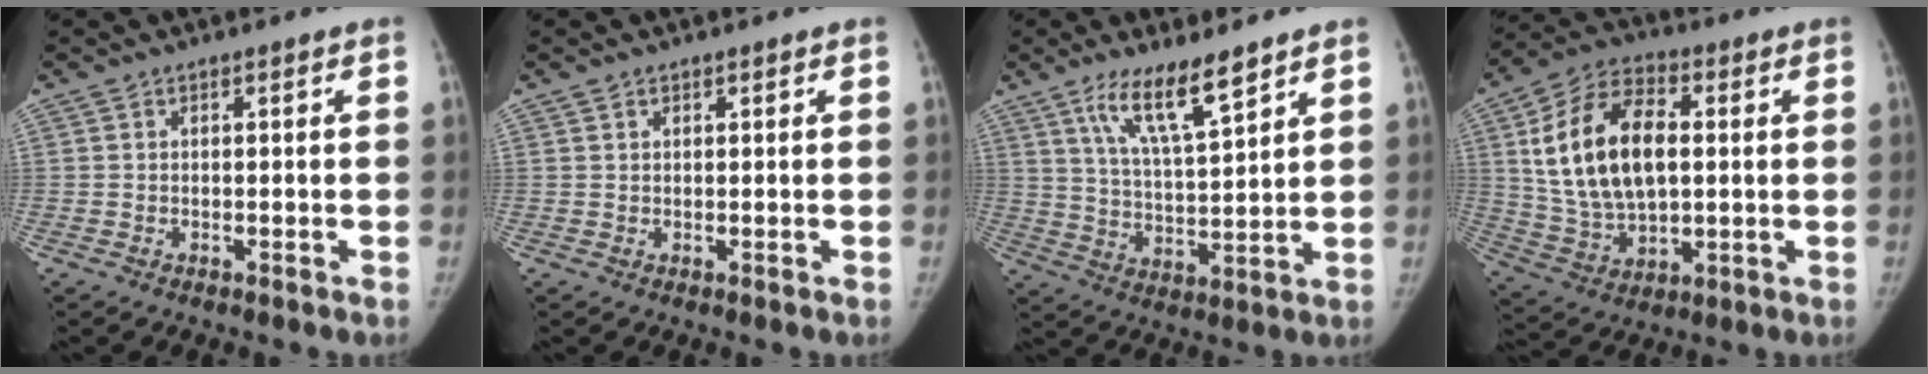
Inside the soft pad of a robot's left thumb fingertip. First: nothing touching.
{"total": 0.6, "force": [0.3, 0.4, 0.1], "torque": [0.002, -0.001, 0.006]}
{"total": 10.6, "force": [7.1, 2.1, 7.5], "torque": [-0.130, -0.043, 0.138]}
{"total": 19.1, "force": [3.0, 11.3, 15.1], "torque": [-0.261, 0.006, 0.057]}